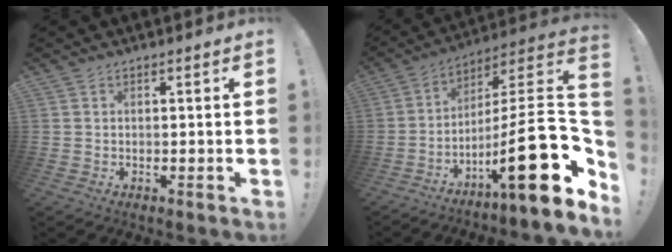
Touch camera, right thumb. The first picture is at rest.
{"total": 24.5, "force": [-7.9, 4.7, 22.7], "torque": [-0.354, 0.023, -0.127]}